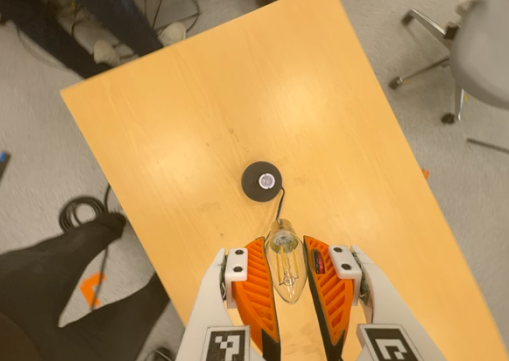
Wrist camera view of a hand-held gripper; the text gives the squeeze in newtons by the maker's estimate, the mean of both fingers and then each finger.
{"total": 12.6, "left": 14.1, "right": 11.1}